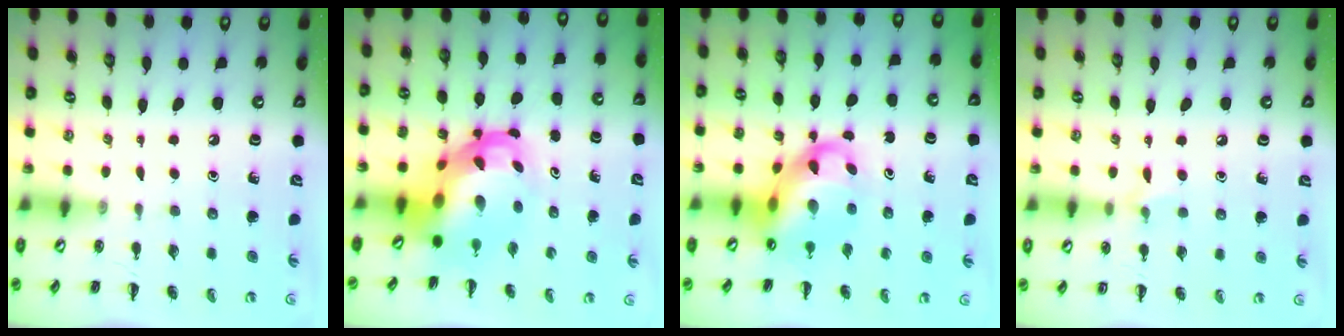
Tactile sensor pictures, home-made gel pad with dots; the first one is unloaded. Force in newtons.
{"total": 9.4, "press": 9.1, "slide": 2.6}
{"total": 11.2, "press": 10.8, "slide": 3.1}
{"total": 5.8, "press": 5.5, "slide": 1.7}